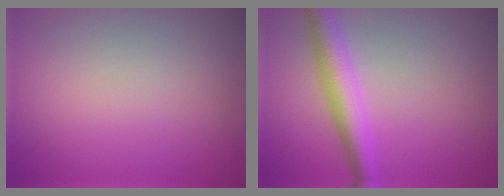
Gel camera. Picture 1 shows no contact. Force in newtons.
{"total": 4.1, "press": 4.1, "slide": 0.0}